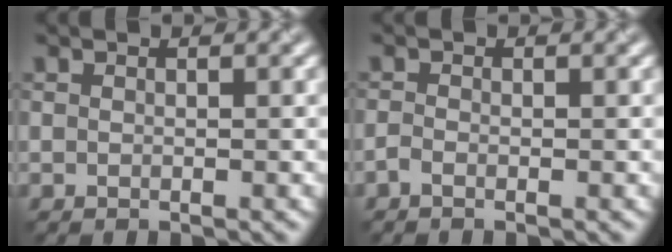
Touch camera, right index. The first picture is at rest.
{"total": 0.7, "force": [-0.5, 0.2, 0.4], "torque": [-0.011, -0.002, -0.012]}